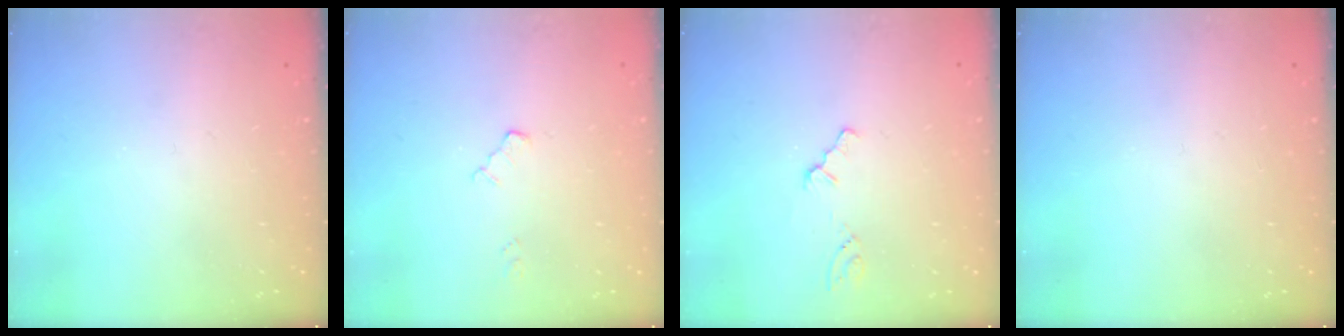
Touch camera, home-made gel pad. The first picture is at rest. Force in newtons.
{"total": 3.2, "press": 3.2, "slide": 0.4}
{"total": 0.0}
{"total": 0.0}